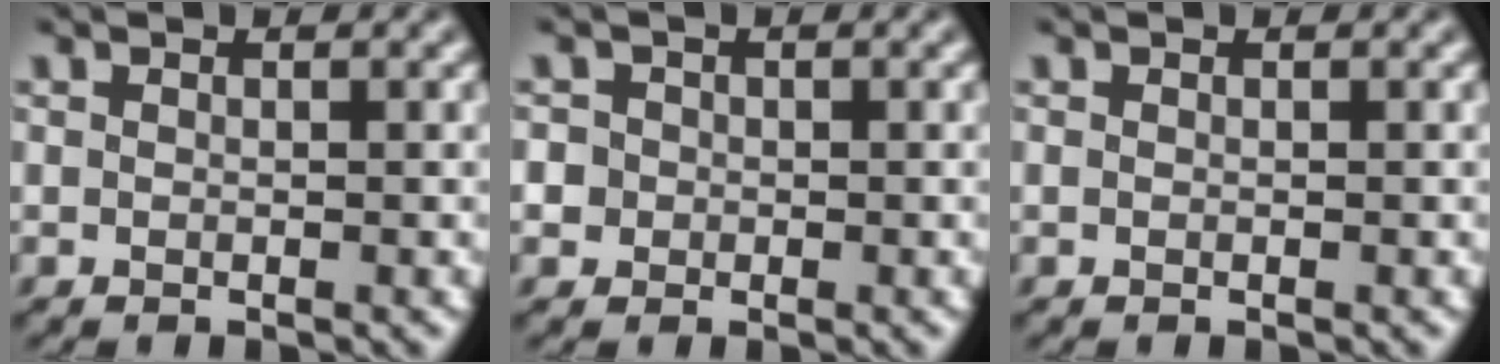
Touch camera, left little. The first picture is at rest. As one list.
[{"total": 3.4, "force": [0.3, 3.1, 1.1], "torque": [-0.012, 0.027, -0.012]}, {"total": 0.0}]